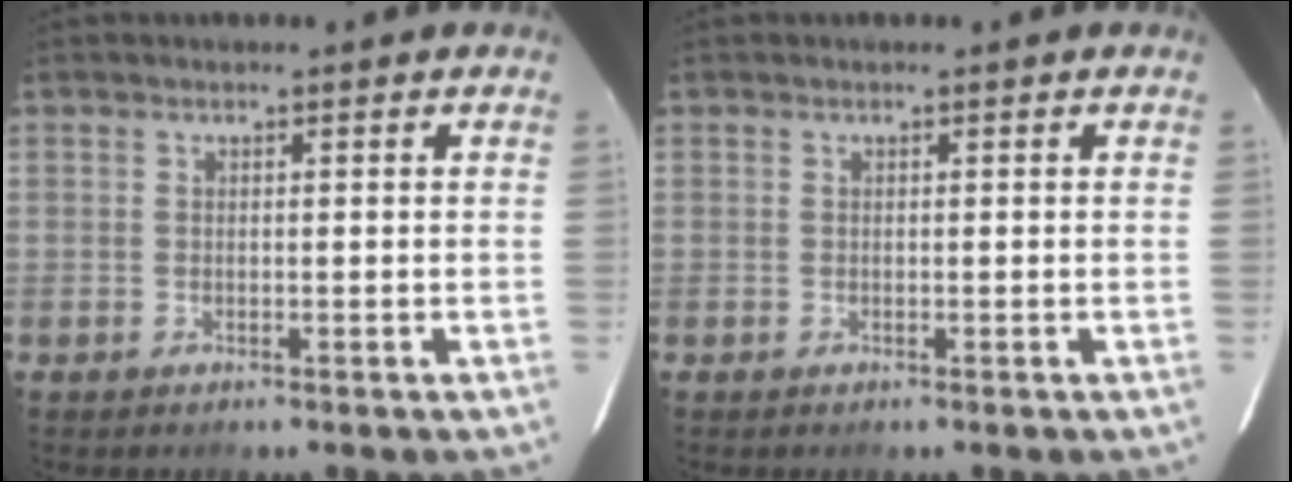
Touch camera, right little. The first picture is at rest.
{"total": 0.0}